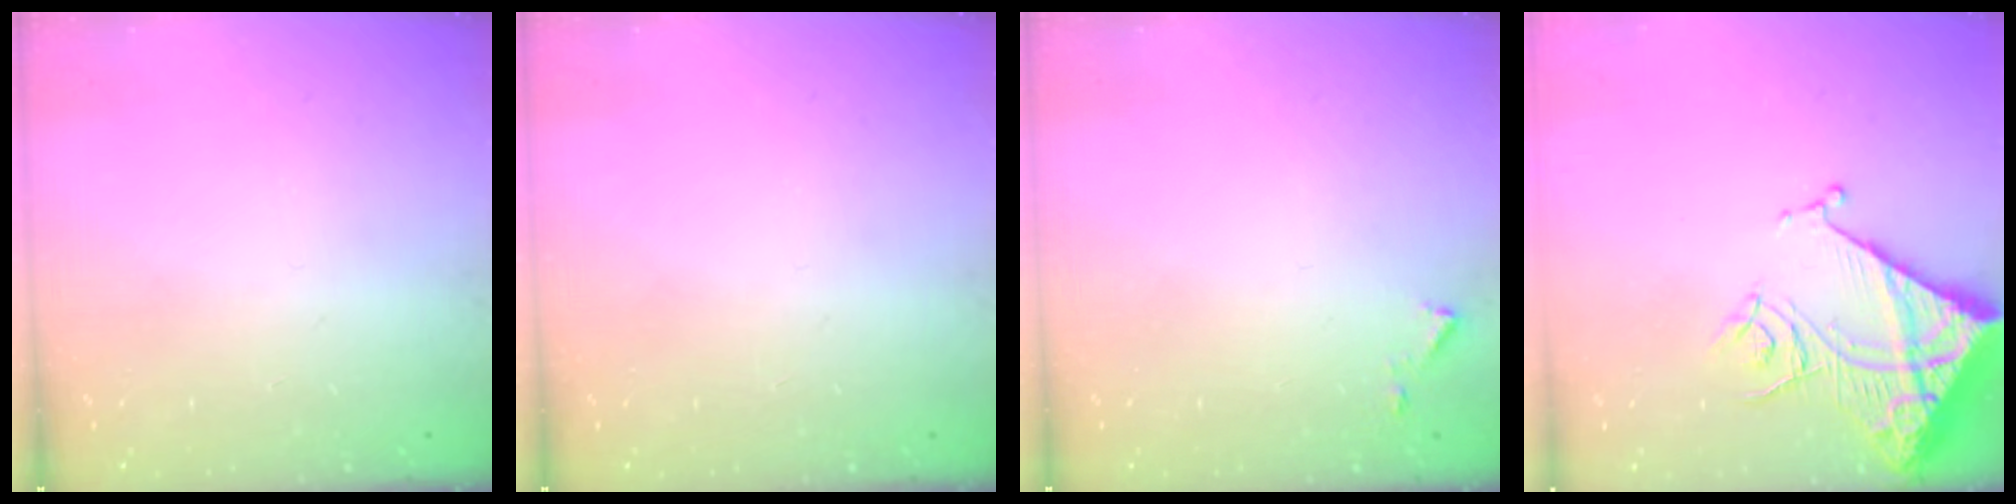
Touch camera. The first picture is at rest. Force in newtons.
{"total": 0.0}
{"total": 5.3, "press": 5.2, "slide": 0.5}
{"total": 14.6, "press": 14.5, "slide": 1.6}